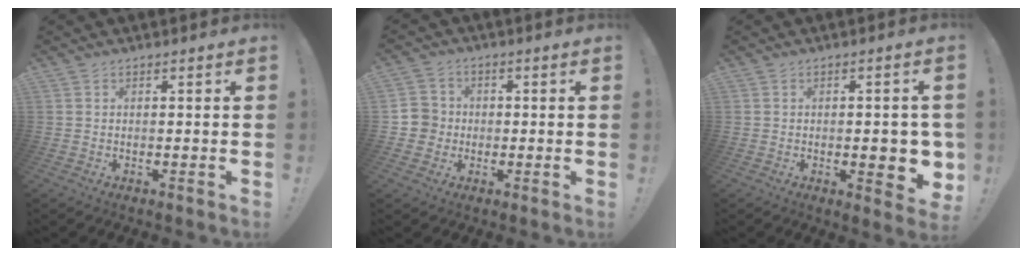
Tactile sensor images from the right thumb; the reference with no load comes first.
{"total": 5.3, "force": [-0.8, 5.2, 0.9], "torque": [-0.018, 0.011, -0.014]}
{"total": 6.4, "force": [-1.0, 2.0, 6.0], "torque": [-0.072, -0.003, -0.011]}